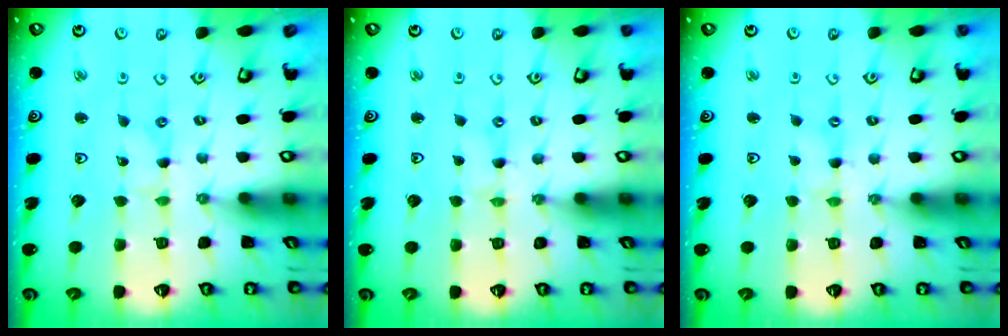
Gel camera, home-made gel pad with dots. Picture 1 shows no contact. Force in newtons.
{"total": 0.0}
{"total": 0.0}